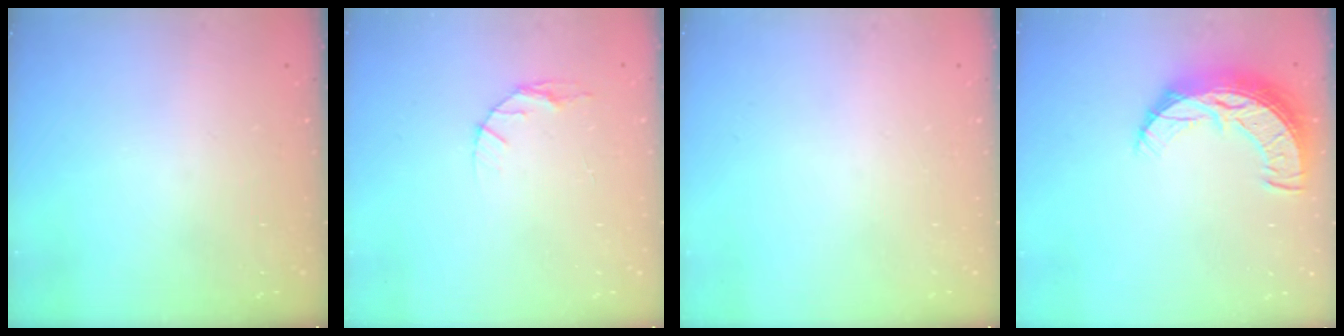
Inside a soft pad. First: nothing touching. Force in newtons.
{"total": 4.9, "press": 4.9, "slide": 0.6}
{"total": 0.0}
{"total": 11.2, "press": 11.1, "slide": 0.9}